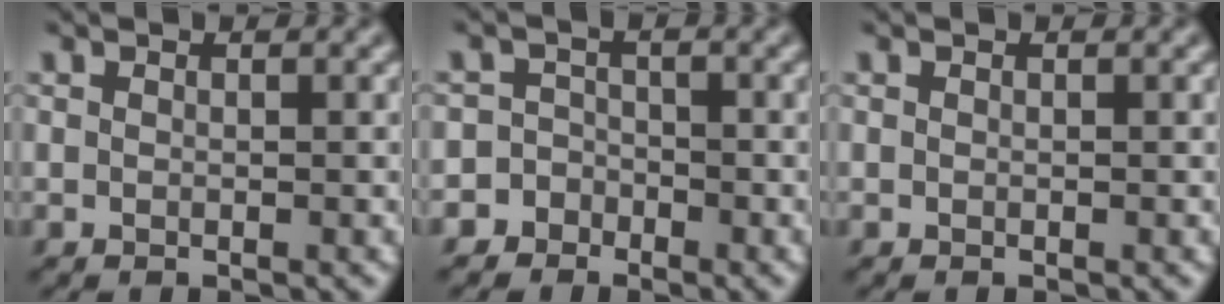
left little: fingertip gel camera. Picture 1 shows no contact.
{"total": 4.3, "force": [-2.9, 3.1, -0.3], "torque": [0.041, 0.000, -0.060]}
{"total": 0.0}